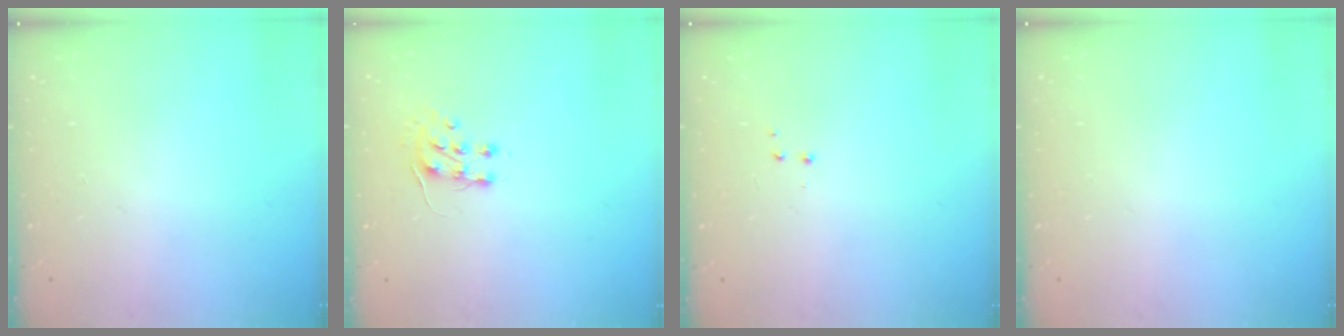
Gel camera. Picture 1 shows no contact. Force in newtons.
{"total": 7.4, "press": 7.4, "slide": 0.7}
{"total": 2.9, "press": 2.8, "slide": 0.7}
{"total": 0.0}